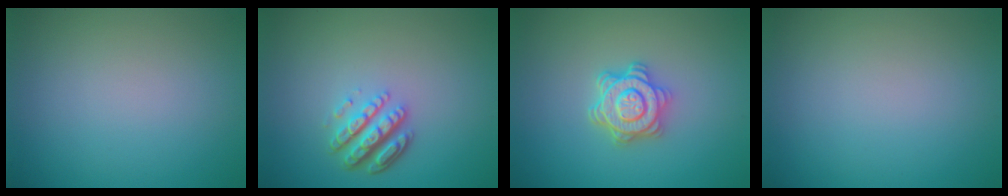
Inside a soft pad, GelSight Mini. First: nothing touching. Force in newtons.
{"total": 4.4, "press": 3.3, "slide": 3.0}
{"total": 4.3, "press": 3.6, "slide": 2.3}
{"total": 0.0}